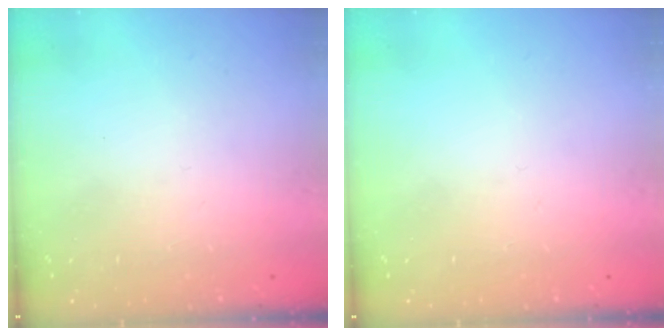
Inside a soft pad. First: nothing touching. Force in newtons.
{"total": 0.0}